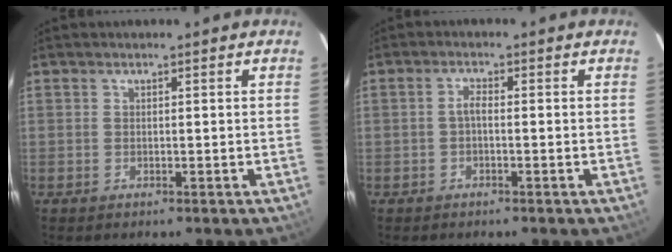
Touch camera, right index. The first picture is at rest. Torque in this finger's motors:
{"motor_torque": [0.28, 0.06, 0.13, 0.03]}